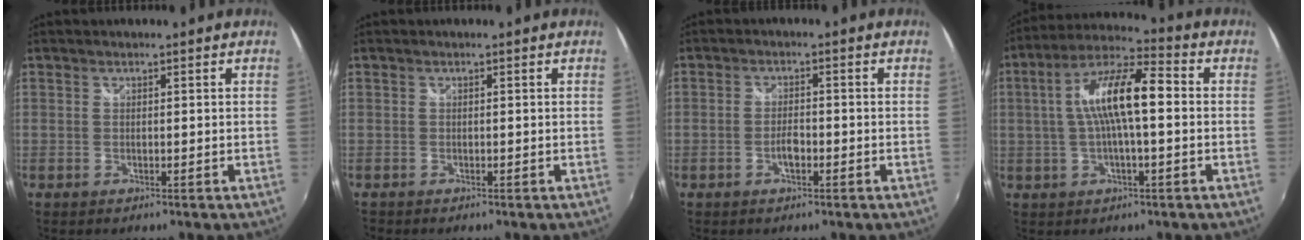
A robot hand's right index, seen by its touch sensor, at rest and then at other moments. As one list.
[{"total": 0.8, "force": [-0.6, 0.6, -0.1], "torque": [-0.002, 0.000, -0.013]}, {"total": 2.6, "force": [-1.2, 1.1, 2.0], "torque": [-0.042, 0.000, -0.022]}, {"total": 12.6, "force": [0.4, 3.2, 12.2], "torque": [-0.229, 0.020, 0.002]}]